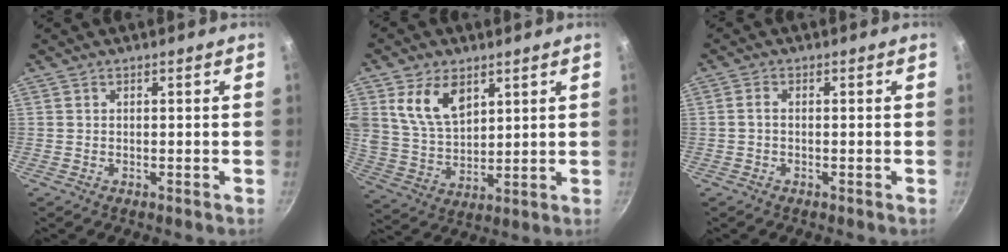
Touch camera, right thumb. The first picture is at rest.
{"total": 11.0, "force": [5.0, 6.9, 6.9], "torque": [-0.111, -0.027, 0.106]}
{"total": 1.4, "force": [-0.3, 0.9, 1.1], "torque": [-0.021, 0.008, -0.007]}